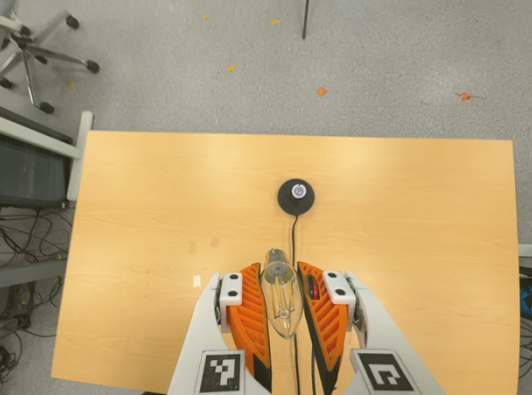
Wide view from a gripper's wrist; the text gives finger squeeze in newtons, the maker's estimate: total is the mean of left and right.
{"total": 18.1, "left": 19.0, "right": 17.1}